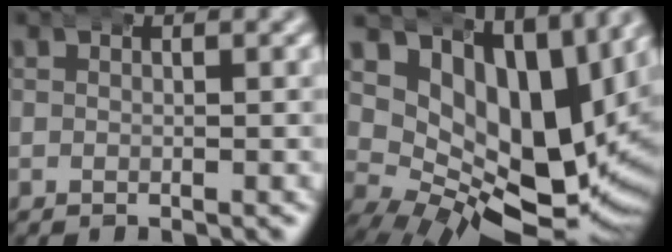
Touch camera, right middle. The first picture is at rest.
{"total": 16.6, "force": [4.3, 10.2, 12.4], "torque": [-0.197, -0.012, 0.072]}